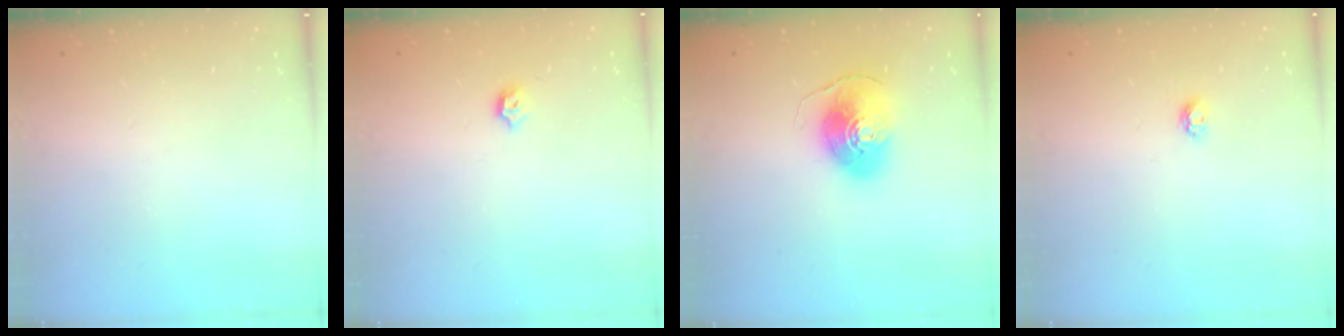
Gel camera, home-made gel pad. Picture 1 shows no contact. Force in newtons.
{"total": 3.4, "press": 3.3, "slide": 0.7}
{"total": 9.9, "press": 9.8, "slide": 1.1}
{"total": 4.2, "press": 4.1, "slide": 0.4}